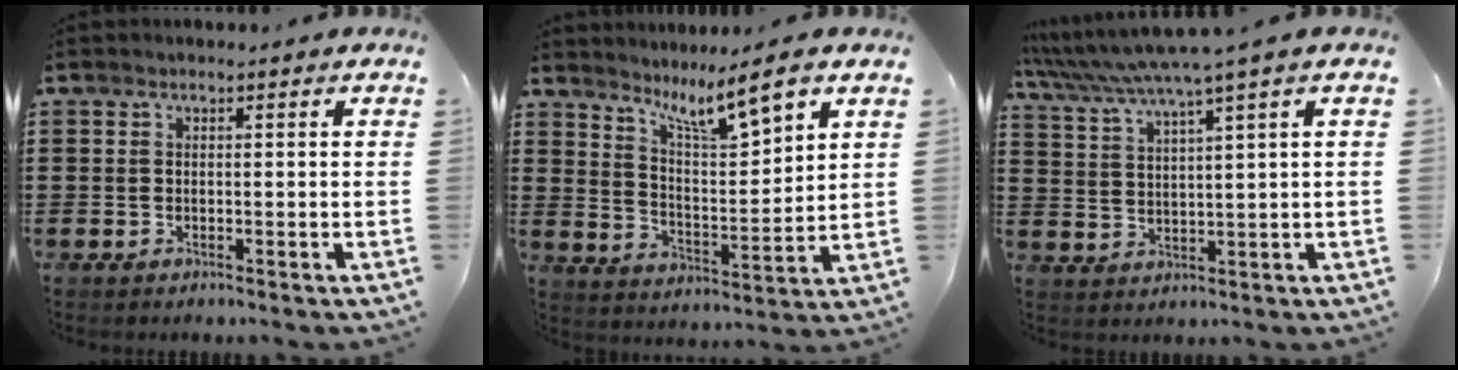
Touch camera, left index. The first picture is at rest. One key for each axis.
{"total": 7.4, "fx": 5.7, "fy": 0.6, "fz": 4.6, "tx": -0.093, "ty": -0.036, "tz": 0.093}
{"total": 5.1, "fx": 3.9, "fy": -0.9, "fz": 3.1, "tx": -0.077, "ty": -0.025, "tz": 0.062}